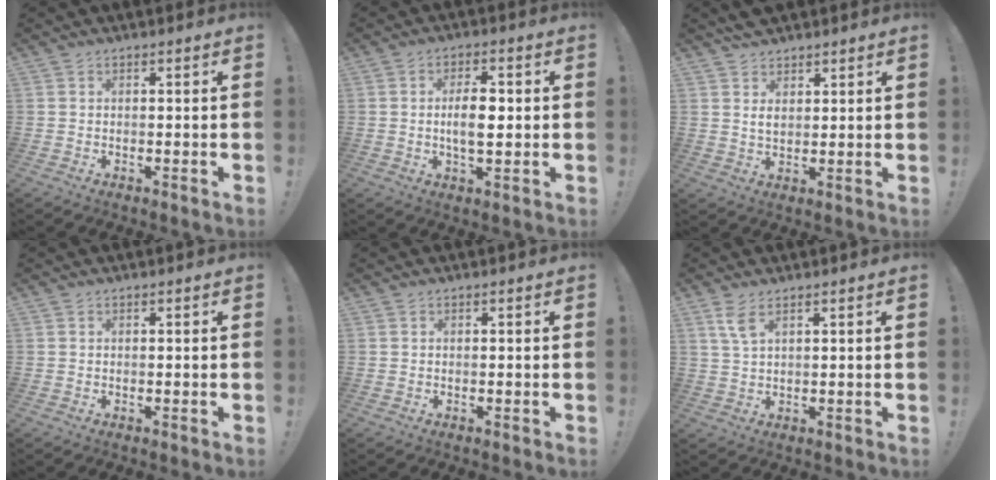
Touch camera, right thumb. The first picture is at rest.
{"total": 7.3, "force": [-0.1, 3.3, 6.6], "torque": [-0.111, -0.002, -0.010]}
{"total": 4.5, "force": [3.2, 2.6, 1.9], "torque": [-0.028, -0.016, 0.058]}
{"total": 0.0}
{"total": 0.0}
{"total": 4.7, "force": [2.6, 1.4, 3.6], "torque": [-0.067, -0.007, 0.046]}